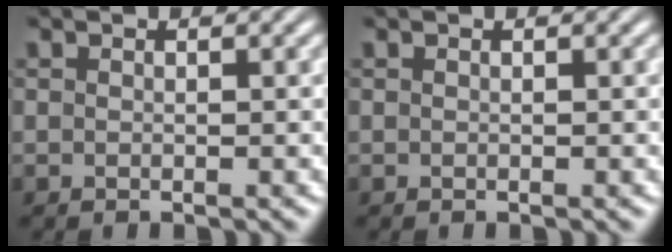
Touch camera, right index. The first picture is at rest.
{"total": 0.0}